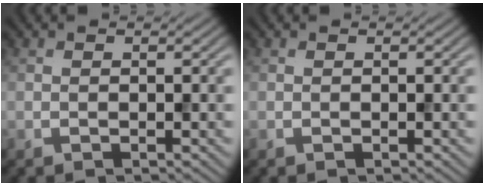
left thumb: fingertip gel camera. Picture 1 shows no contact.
{"total": 0.0}